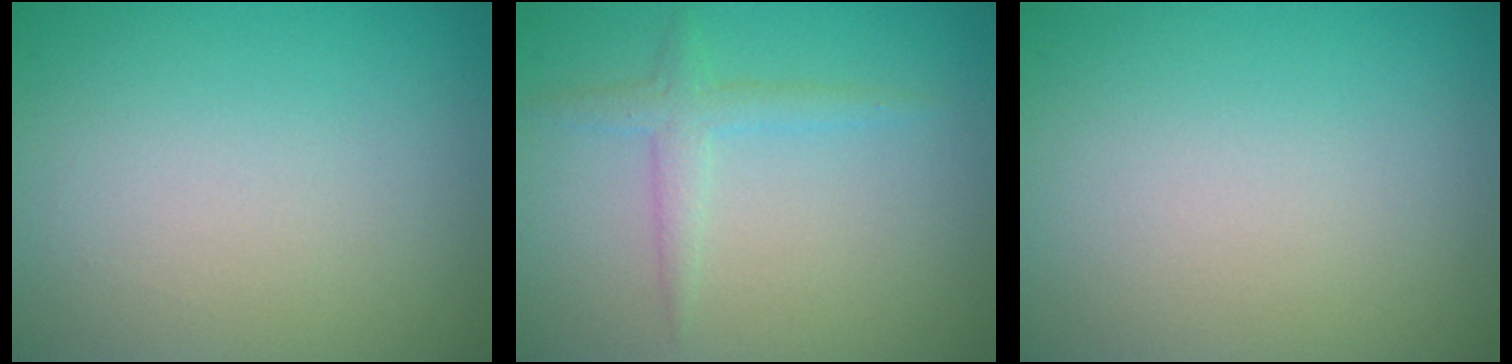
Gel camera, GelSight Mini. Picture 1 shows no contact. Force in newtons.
{"total": 1.8, "press": 1.7, "slide": 0.1}
{"total": 0.0}